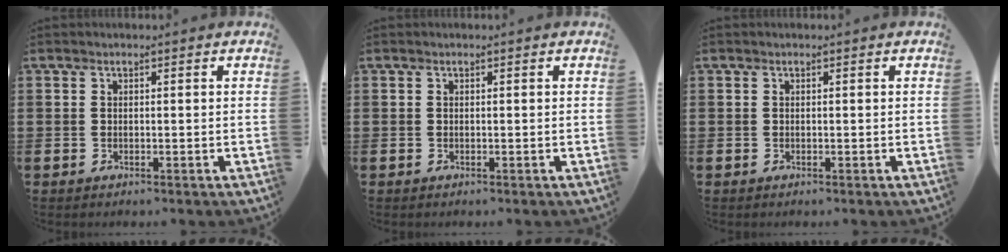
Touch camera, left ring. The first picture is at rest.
{"total": 0.0}
{"total": 0.0}